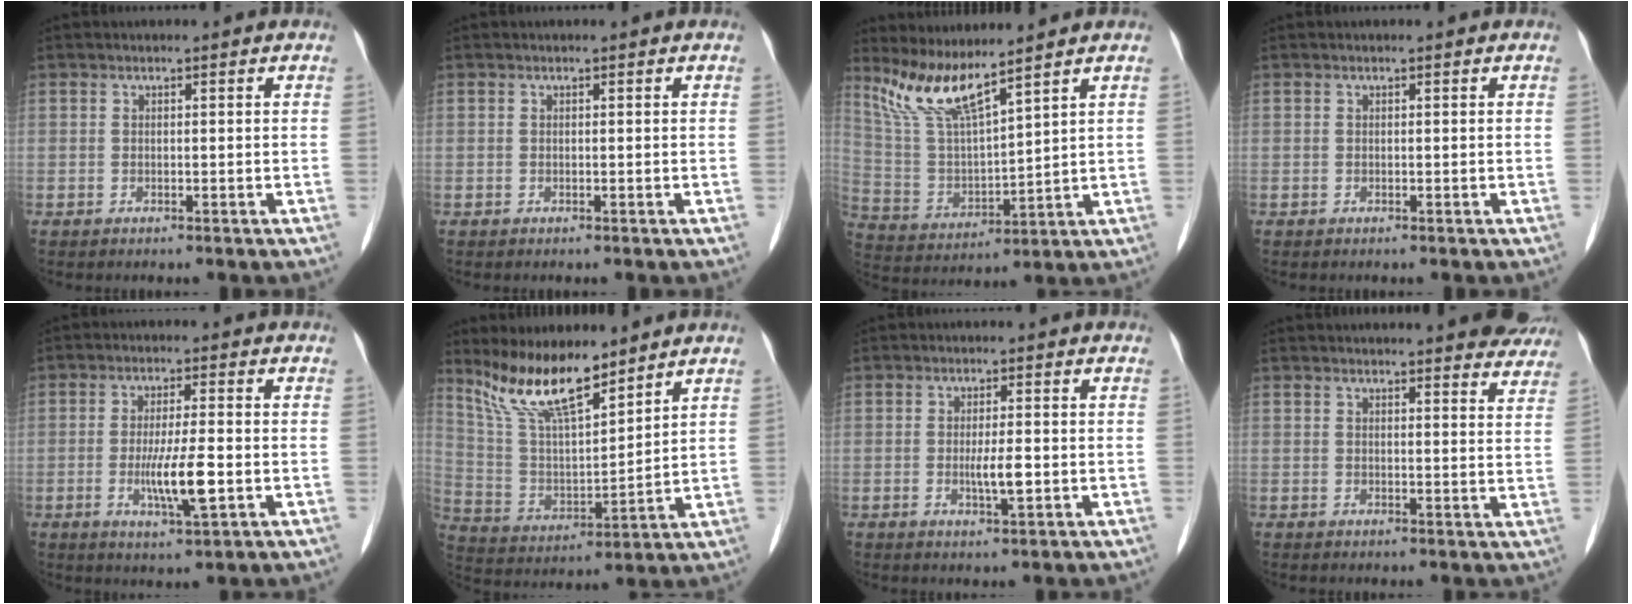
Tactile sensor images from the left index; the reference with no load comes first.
{"total": 0.0}
{"total": 8.9, "force": [7.5, 0.4, 4.8], "torque": [-0.112, -0.008, 0.159]}
{"total": 0.0}
{"total": 6.9, "force": [-1.7, 0.7, 6.7], "torque": [-0.128, -0.013, -0.030]}
{"total": 12.1, "force": [9.8, 2.6, 6.5], "torque": [-0.131, 0.000, 0.196]}
{"total": 3.3, "force": [-0.6, 0.5, 3.2], "torque": [-0.060, -0.003, -0.009]}
{"total": 14.4, "force": [13.3, 2.8, 4.7], "torque": [-0.033, -0.004, 0.138]}